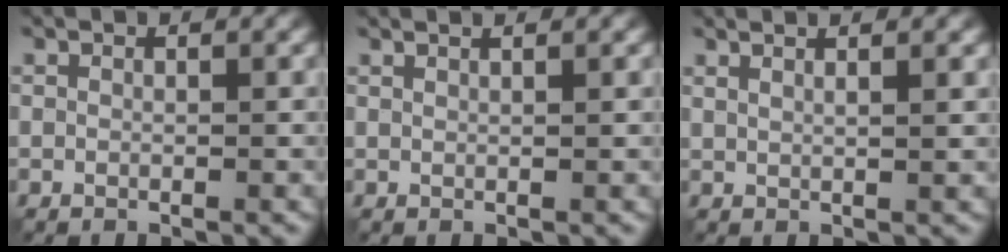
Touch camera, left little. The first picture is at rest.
{"total": 1.7, "force": [1.2, 0.5, 1.1], "torque": [-0.001, 0.004, 0.001]}
{"total": 3.1, "force": [2.1, 1.0, 2.1], "torque": [-0.011, 0.012, 0.010]}